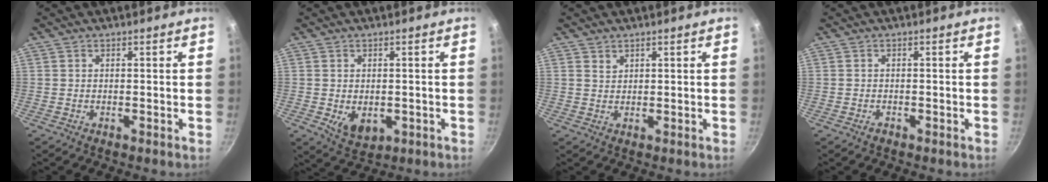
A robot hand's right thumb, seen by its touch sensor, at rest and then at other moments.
{"total": 5.6, "force": [-0.8, 3.9, 3.9], "torque": [-0.053, -0.011, 0.000]}
{"total": 1.4, "force": [1.0, 0.9, 0.4], "torque": [0.001, -0.002, 0.017]}
{"total": 0.8, "force": [-0.6, 0.5, 0.3], "torque": [-0.008, 0.004, -0.011]}